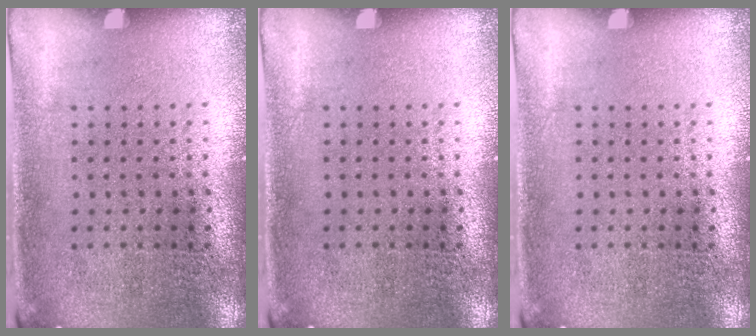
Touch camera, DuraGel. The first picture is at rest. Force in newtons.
{"total": 0.0}
{"total": 0.0}